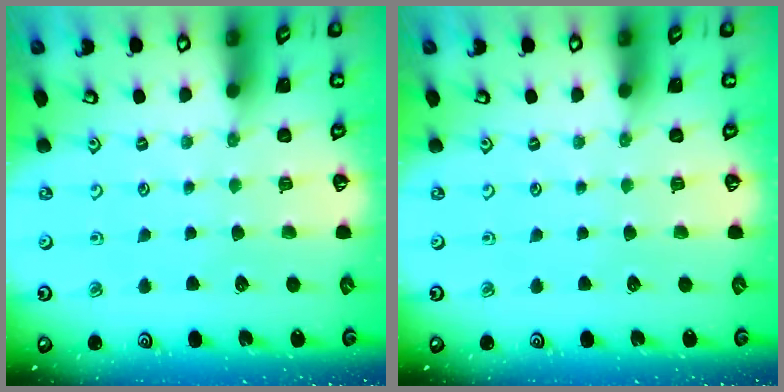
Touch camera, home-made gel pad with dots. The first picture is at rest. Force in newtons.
{"total": 0.0}